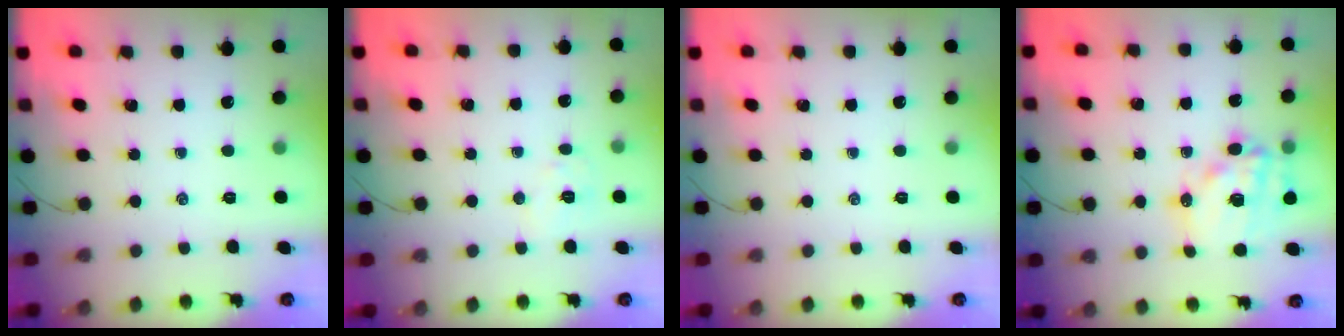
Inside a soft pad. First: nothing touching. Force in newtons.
{"total": 6.1, "press": 6.0, "slide": 1.1}
{"total": 0.0}
{"total": 15.6, "press": 15.2, "slide": 3.4}